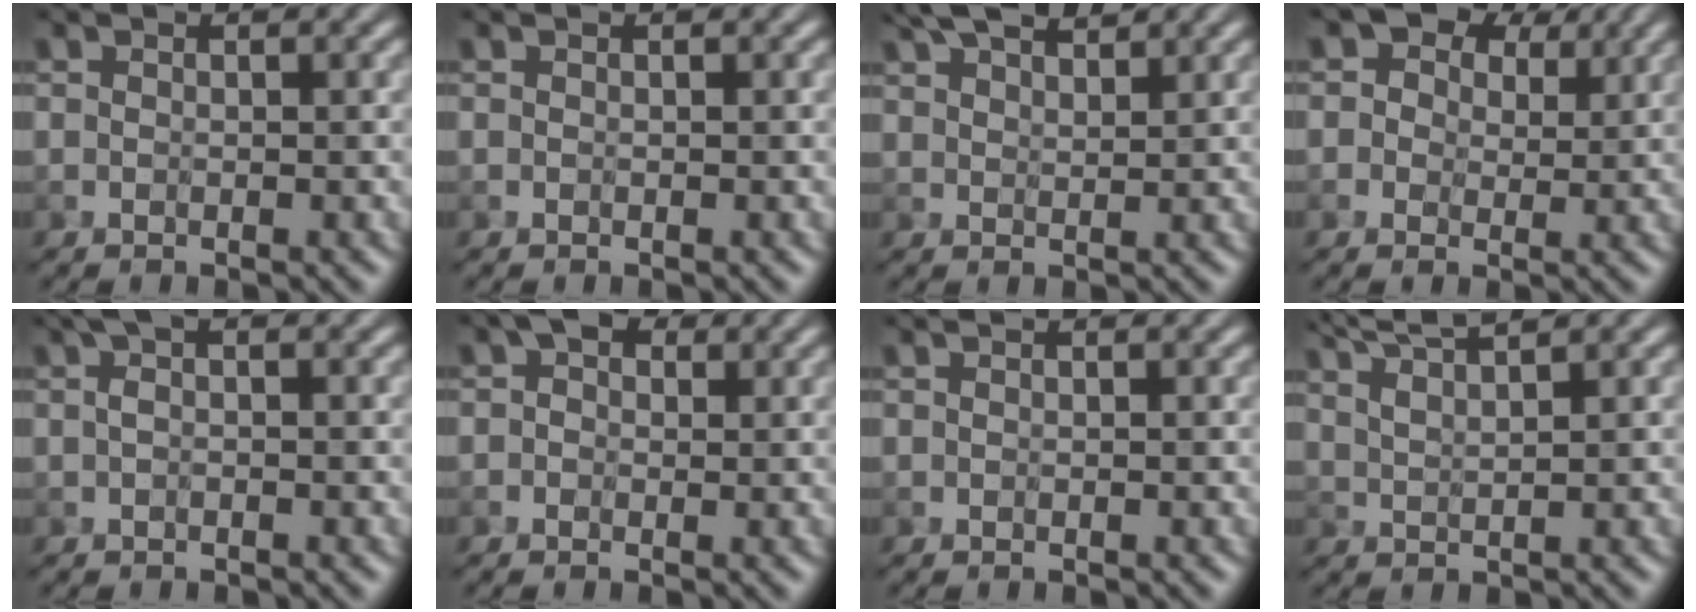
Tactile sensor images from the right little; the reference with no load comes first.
{"total": 0.0}
{"total": 4.5, "force": [3.6, 1.3, 2.3], "torque": [-0.042, 0.012, 0.063]}
{"total": 5.6, "force": [3.1, 3.8, 2.6], "torque": [-0.039, 0.003, 0.026]}
{"total": 2.5, "force": [1.1, 1.2, 1.9], "torque": [-0.036, 0.013, 0.004]}
{"total": 2.3, "force": [1.0, 1.4, 1.4], "torque": [-0.020, 0.004, 0.008]}
{"total": 0.0}
{"total": 5.5, "force": [4.3, 1.3, 3.2], "torque": [-0.046, 0.025, 0.053]}